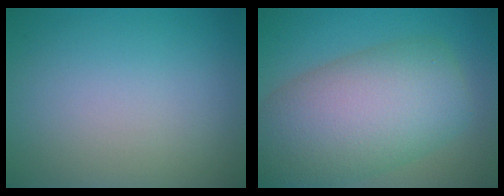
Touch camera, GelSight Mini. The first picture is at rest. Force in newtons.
{"total": 11.3, "press": 11.3, "slide": 0.8}